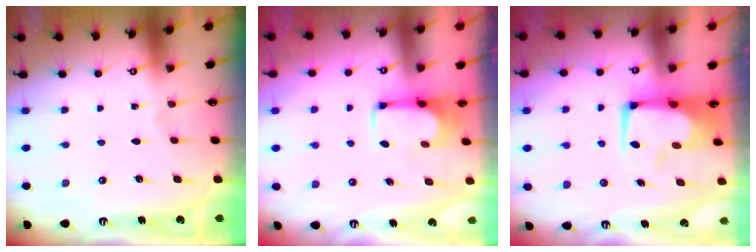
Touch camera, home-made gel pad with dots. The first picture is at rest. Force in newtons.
{"total": 3.6, "press": 3.6, "slide": 0.0}
{"total": 3.4, "press": 3.2, "slide": 1.2}